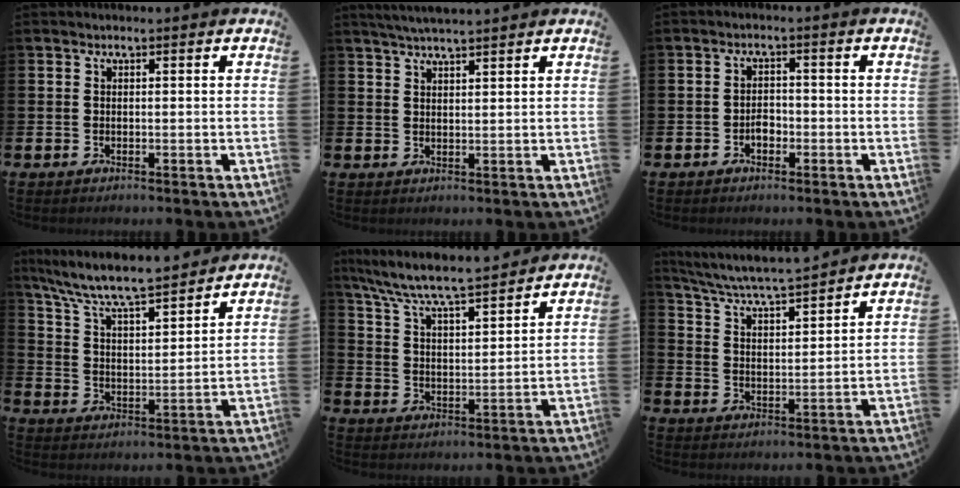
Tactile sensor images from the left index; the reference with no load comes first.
{"total": 2.9, "force": [2.7, 0.1, 1.0], "torque": [-0.021, -0.007, 0.049]}
{"total": 2.0, "force": [-0.9, 1.4, 1.1], "torque": [-0.022, 0.004, -0.018]}
{"total": 8.2, "force": [7.8, 0.5, 2.6], "torque": [-0.086, -0.055, 0.135]}
{"total": 7.9, "force": [7.4, 0.5, 2.6], "torque": [-0.083, -0.052, 0.129]}
{"total": 5.6, "force": [5.5, -0.1, 1.4], "torque": [-0.051, -0.044, 0.092]}